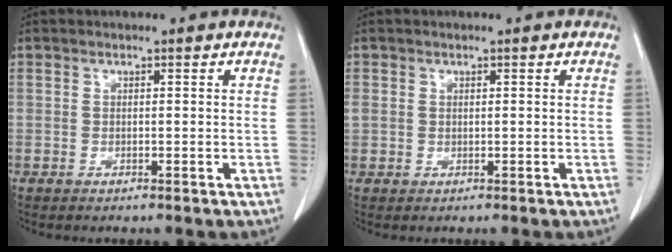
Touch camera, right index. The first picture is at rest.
{"total": 1.1, "force": [0.1, 1.0, 0.5], "torque": [-0.020, 0.015, 0.007]}